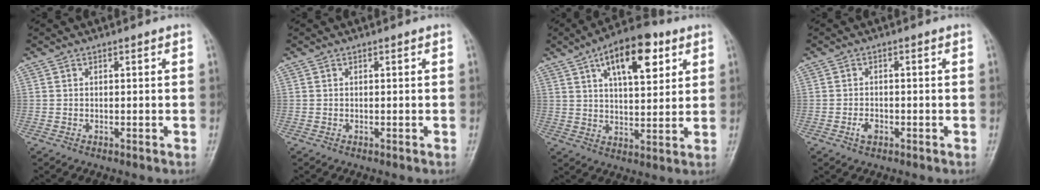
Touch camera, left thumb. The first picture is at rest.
{"total": 0.0}
{"total": 14.8, "force": [6.7, 6.3, 11.6], "torque": [-0.157, -0.011, 0.104]}
{"total": 2.3, "force": [-1.1, 1.5, 1.5], "torque": [-0.022, 0.006, -0.020]}